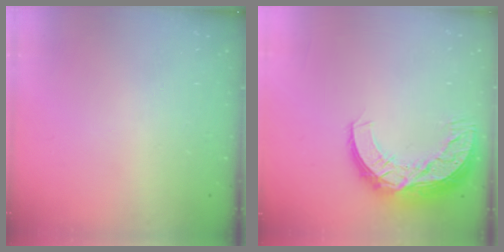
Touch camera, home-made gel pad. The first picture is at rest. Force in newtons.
{"total": 13.5, "press": 13.5, "slide": 0.8}